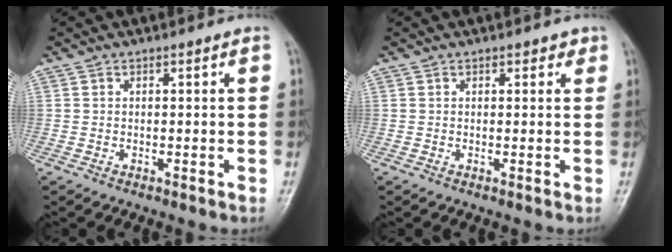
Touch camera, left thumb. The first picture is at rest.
{"total": 1.3, "force": [0.9, 0.7, 0.6], "torque": [0.003, -0.003, 0.007]}